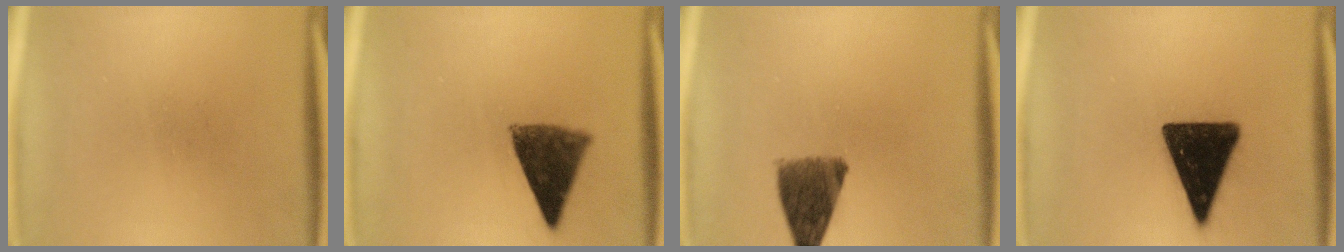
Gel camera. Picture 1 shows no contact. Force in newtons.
{"total": 9.3}
{"total": 8.8}
{"total": 16.1}